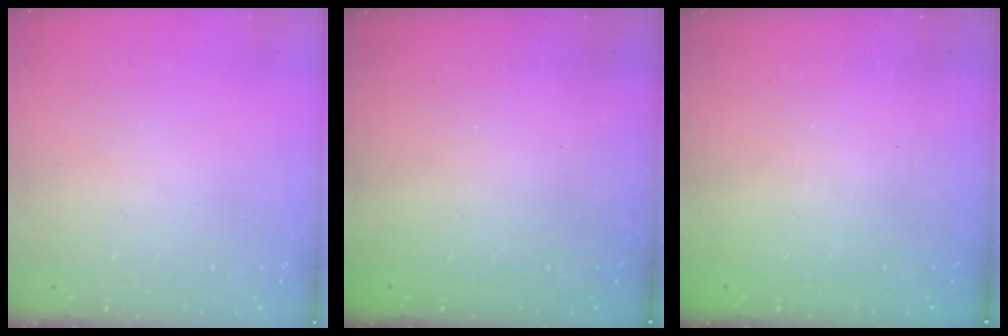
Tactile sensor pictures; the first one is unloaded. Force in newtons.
{"total": 2.4, "press": 2.2, "slide": 0.8}
{"total": 2.5, "press": 2.4, "slide": 0.8}